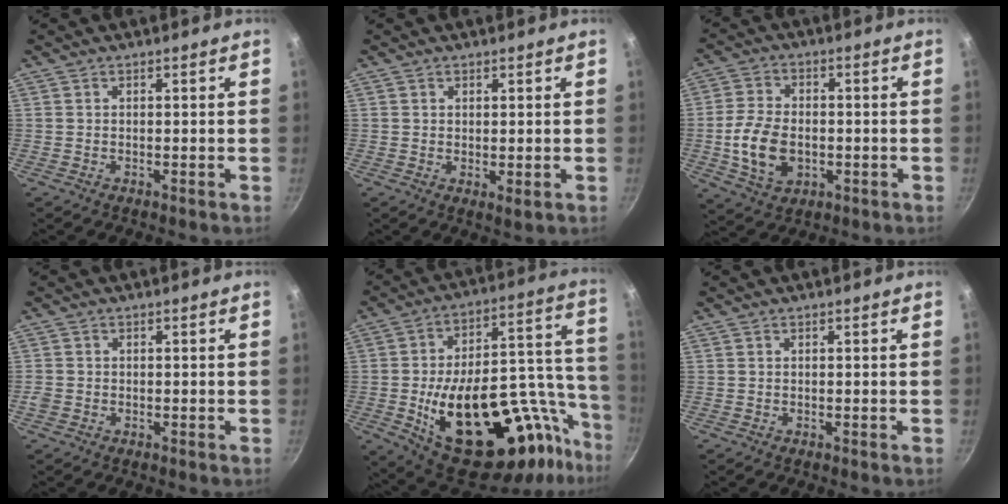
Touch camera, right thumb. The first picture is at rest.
{"total": 1.8, "force": [0.7, 0.8, 1.5], "torque": [-0.023, -0.011, 0.010]}
{"total": 10.9, "force": [-1.8, 7.3, 7.8], "torque": [-0.142, 0.010, -0.029]}
{"total": 1.7, "force": [-0.6, 1.4, 0.7], "torque": [-0.014, 0.001, -0.012]}
{"total": 34.4, "force": [-13.2, 16.9, 27.0], "torque": [-0.324, 0.066, -0.178]}
{"total": 0.0}